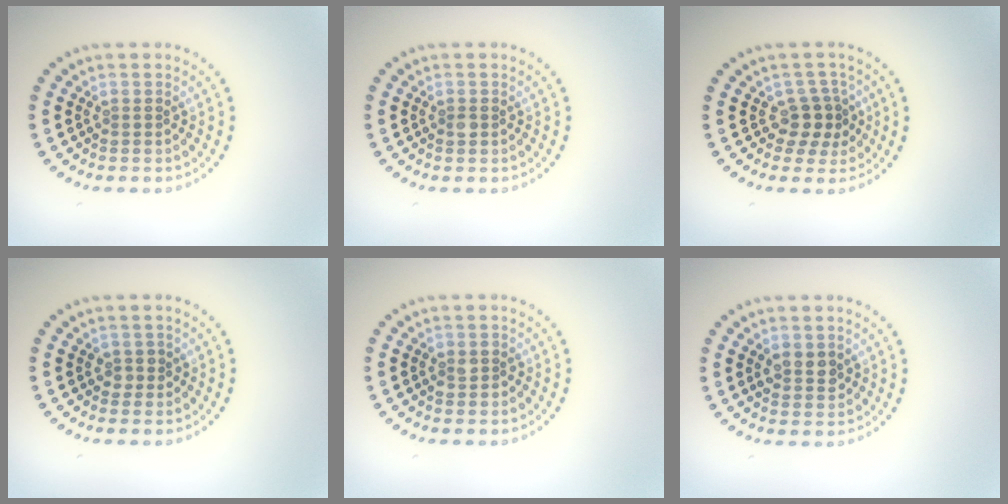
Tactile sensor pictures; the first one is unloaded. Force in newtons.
{"total": 1.0, "press": 1.0, "slide": 0.2}
{"total": 2.6, "press": 2.2, "slide": 1.4}
{"total": 0.9, "press": 0.8, "slide": 0.4}
{"total": 1.4, "press": 1.3, "slide": 0.4}
{"total": 2.1, "press": 2.1, "slide": 0.4}